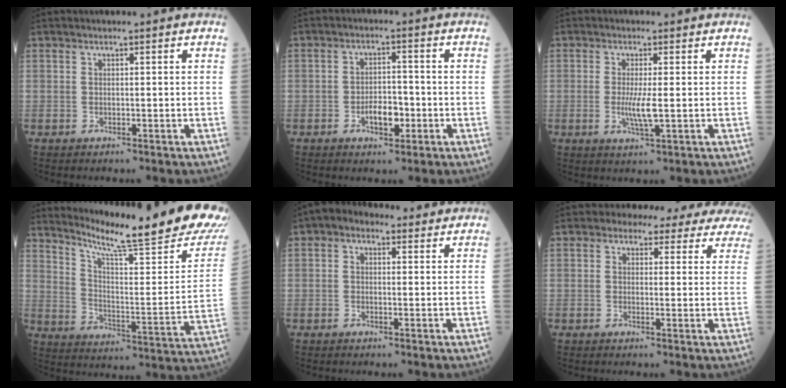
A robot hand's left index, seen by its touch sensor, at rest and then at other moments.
{"total": 4.5, "force": [-1.7, 2.1, 3.5], "torque": [-0.061, 0.005, -0.027]}
{"total": 3.7, "force": [-0.3, 0.2, 3.7], "torque": [-0.079, -0.008, -0.005]}
{"total": 26.2, "force": [22.7, 0.5, 13.1], "torque": [-0.204, -0.096, 0.301]}
{"total": 4.2, "force": [2.3, 2.7, 2.1], "torque": [-0.036, 0.033, 0.034]}
{"total": 14.2, "force": [13.0, 5.1, 2.5], "torque": [-0.001, -0.010, 0.116]}